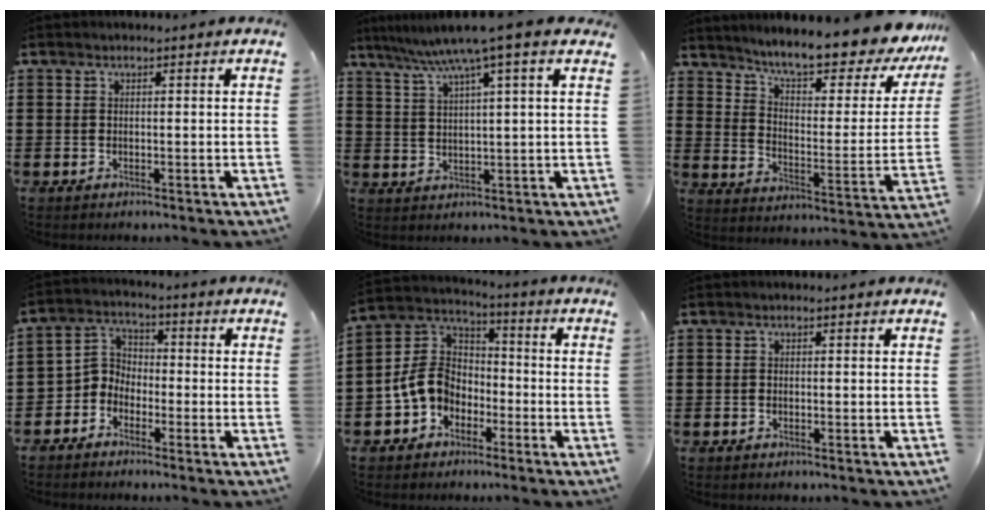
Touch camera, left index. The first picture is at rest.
{"total": 7.0, "force": [4.6, -0.5, 5.2], "torque": [-0.113, -0.018, 0.075]}
{"total": 9.3, "force": [8.1, 0.8, 4.5], "torque": [-0.099, -0.063, 0.130]}
{"total": 4.3, "force": [-3.0, 3.0, 0.6], "torque": [-0.037, 0.006, -0.070]}
{"total": 8.2, "force": [-2.8, 6.7, 3.8], "torque": [-0.122, 0.011, -0.065]}
{"total": 0.5, "force": [-0.4, 0.3, 0.1], "torque": [-0.005, -0.001, -0.009]}